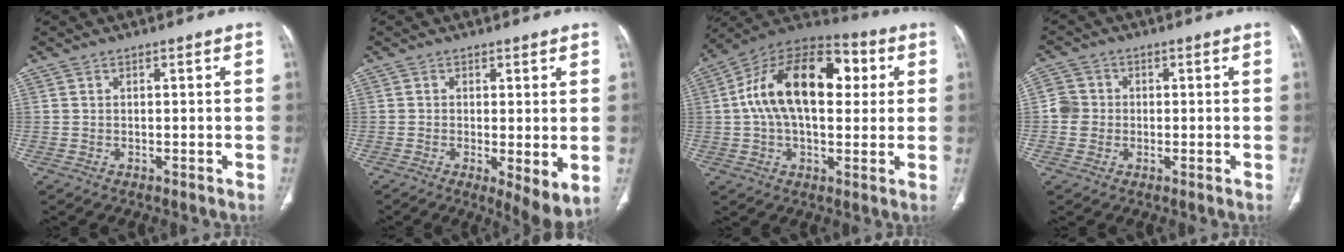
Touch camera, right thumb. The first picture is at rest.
{"total": 6.6, "force": [-1.0, 2.0, 6.2], "torque": [-0.100, -0.024, -0.016]}
{"total": 21.5, "force": [3.7, 12.3, 17.2], "torque": [-0.270, 0.031, 0.051]}
{"total": 4.1, "force": [-0.3, 3.9, 1.1], "torque": [-0.005, 0.007, -0.011]}